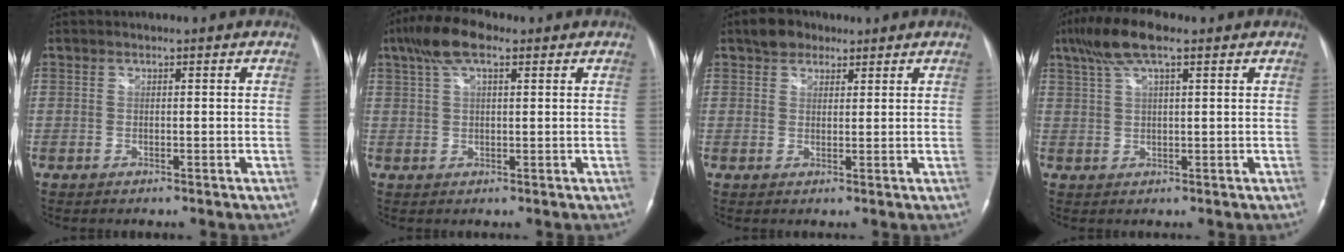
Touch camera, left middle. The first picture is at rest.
{"total": 6.7, "force": [3.8, 2.2, 5.1], "torque": [-0.109, 0.029, 0.069]}
{"total": 3.7, "force": [2.6, 2.5, 1.1], "torque": [-0.023, 0.013, 0.044]}
{"total": 7.4, "force": [4.5, 1.6, 5.7], "torque": [-0.122, 0.027, 0.082]}